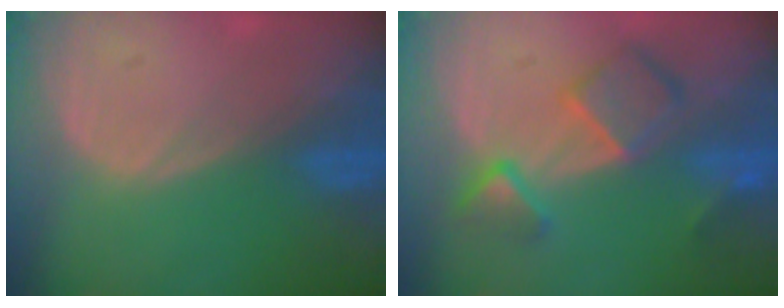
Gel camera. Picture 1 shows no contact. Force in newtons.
{"total": 7.8, "press": 6.8, "slide": 3.9}